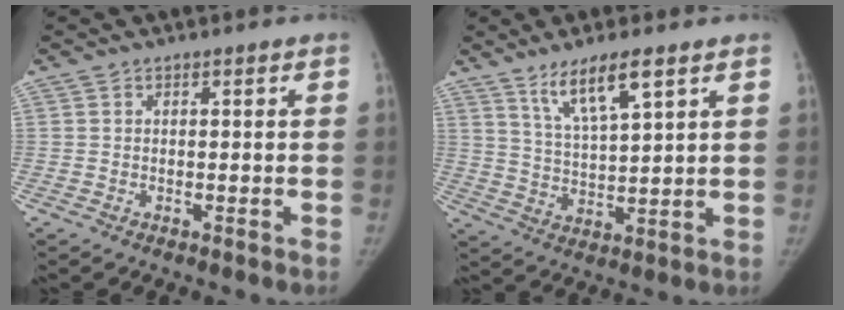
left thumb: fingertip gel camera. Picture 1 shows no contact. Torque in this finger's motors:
{"motor_torque": [0.06, 0.10, 0.12, -0.09, 0.07]}